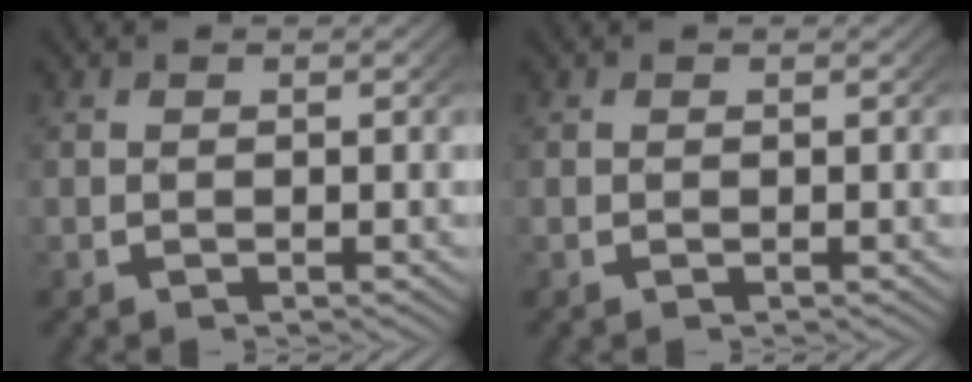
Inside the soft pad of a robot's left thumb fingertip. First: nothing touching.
{"total": 0.0}